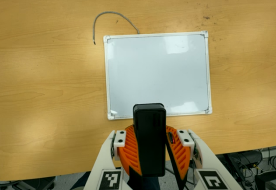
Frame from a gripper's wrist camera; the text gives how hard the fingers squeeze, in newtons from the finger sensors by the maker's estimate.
{"total": 10.7, "left": 10.7, "right": 10.6}